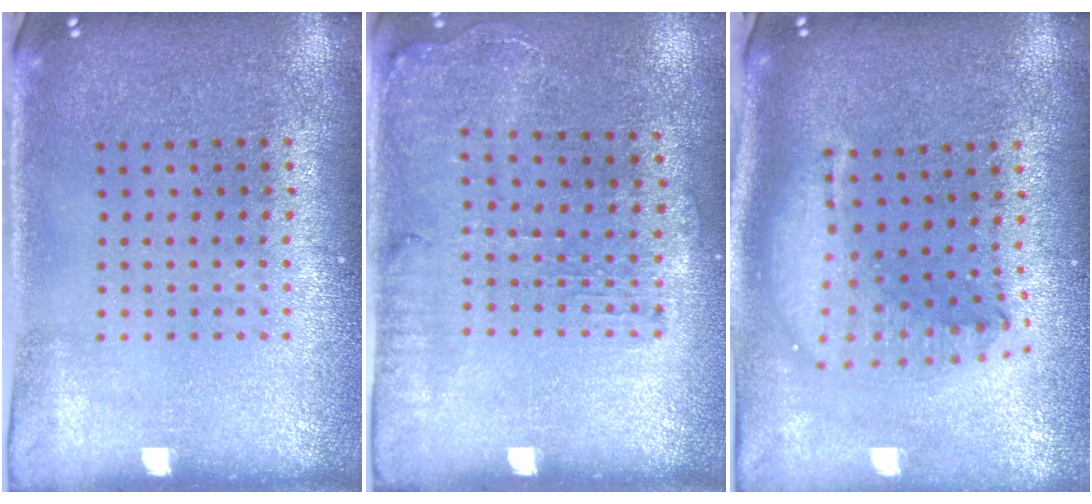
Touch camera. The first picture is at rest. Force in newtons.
{"total": 1.3, "press": 1.2, "slide": 0.5}
{"total": 2.2, "press": 1.7, "slide": 1.3}